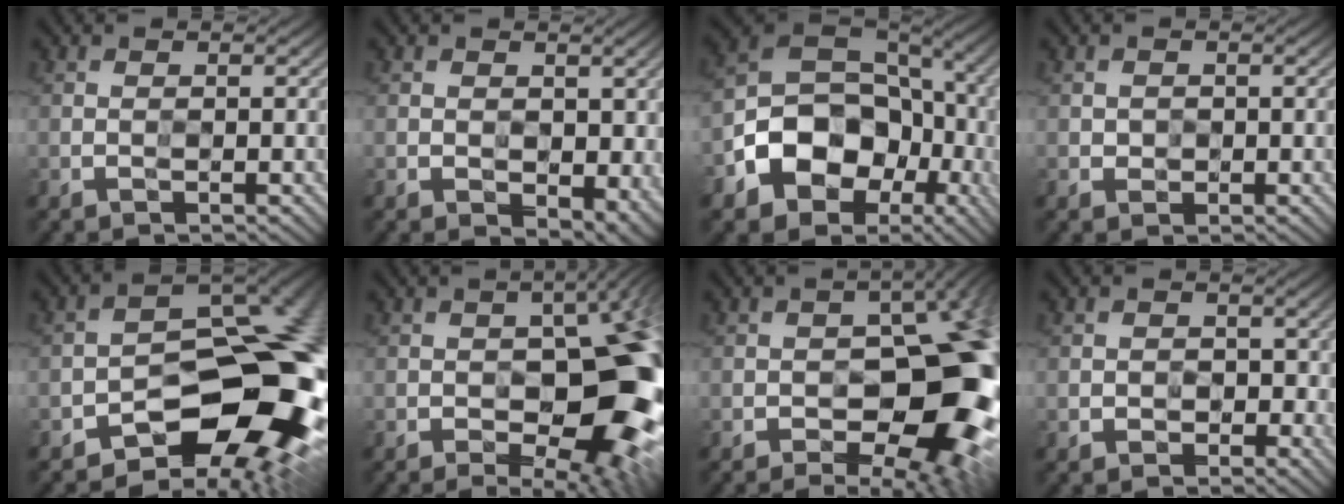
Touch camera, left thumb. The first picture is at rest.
{"total": 3.9, "force": [0.2, 2.9, 2.6], "torque": [-0.046, -0.020, 0.005]}
{"total": 15.5, "force": [-5.1, 11.6, 9.0], "torque": [-0.177, -0.046, -0.091]}
{"total": 1.0, "force": [0.1, 0.9, 0.2], "torque": [-0.005, -0.006, -0.001]}
{"total": 15.8, "force": [-5.9, 8.7, 11.8], "torque": [-0.121, -0.012, -0.093]}
{"total": 15.7, "force": [-3.5, 7.2, 13.5], "torque": [-0.165, -0.009, -0.044]}
{"total": 15.8, "force": [-4.7, 8.0, 12.7], "torque": [-0.146, -0.008, -0.067]}
{"total": 1.4, "force": [-0.2, 1.4, 0.3], "torque": [-0.002, -0.004, -0.004]}